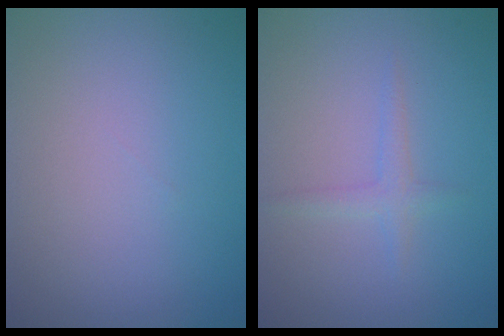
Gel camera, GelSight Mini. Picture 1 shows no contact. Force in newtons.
{"total": 1.3, "press": 1.3, "slide": 0.1}